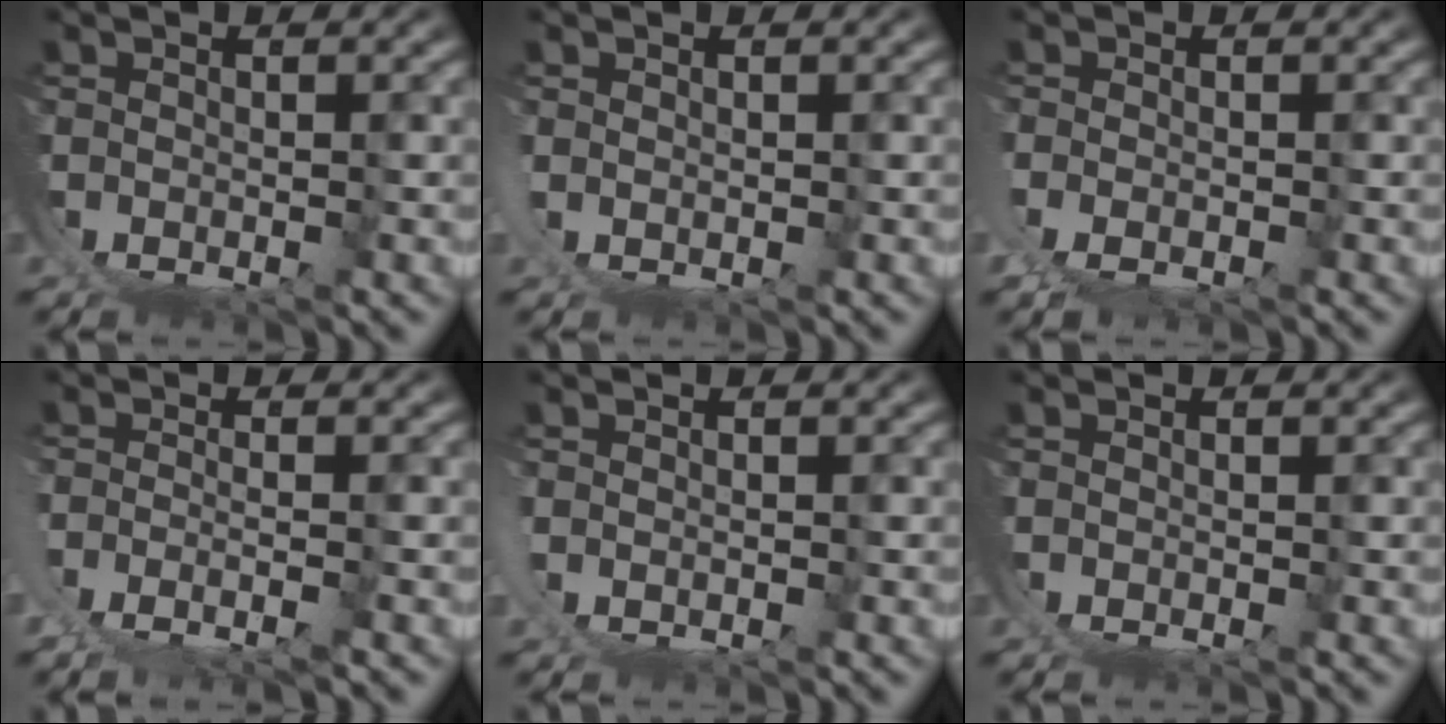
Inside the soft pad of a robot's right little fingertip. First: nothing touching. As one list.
[{"total": 1.7, "force": [1.5, -0.9, 0.1], "torque": [-0.009, 0.007, 0.027]}, {"total": 1.1, "force": [-0.1, 0.0, 1.1], "torque": [-0.017, -0.004, 0.003]}, {"total": 2.1, "force": [0.0, -1.8, 1.2], "torque": [-0.021, 0.004, 0.003]}, {"total": 1.7, "force": [1.3, -1.0, 0.1], "torque": [-0.006, 0.011, 0.023]}, {"total": 0.0}]